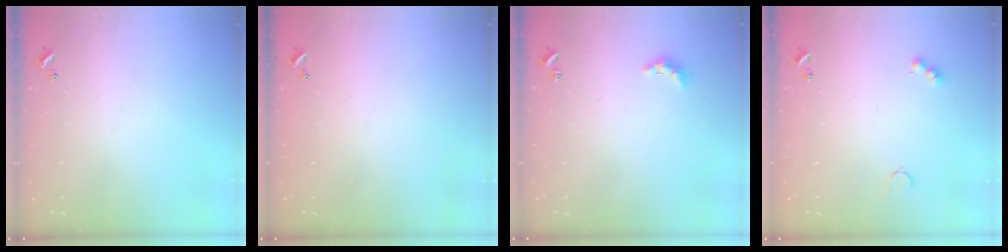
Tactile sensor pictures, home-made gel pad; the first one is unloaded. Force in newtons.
{"total": 2.8, "press": 2.8, "slide": 0.1}
{"total": 4.0, "press": 4.0, "slide": 0.7}
{"total": 4.1, "press": 4.1, "slide": 0.6}